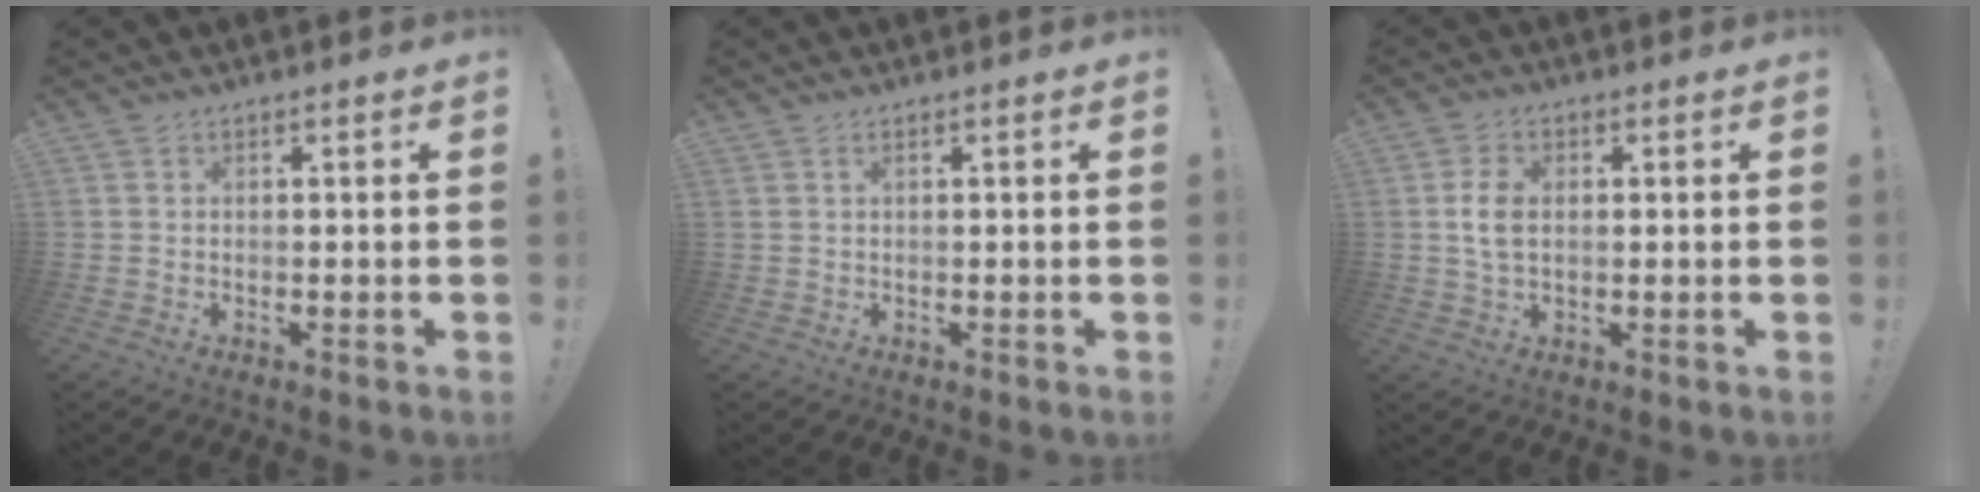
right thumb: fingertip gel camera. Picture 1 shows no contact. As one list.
[{"total": 0.8, "force": [0.4, 0.3, 0.6], "torque": [-0.019, 0.004, 0.009]}, {"total": 6.3, "force": [0.4, 3.9, 4.9], "torque": [-0.095, 0.000, 0.004]}]